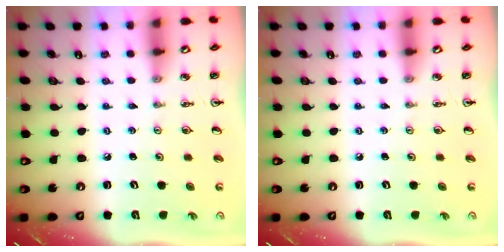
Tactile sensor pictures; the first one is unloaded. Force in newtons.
{"total": 0.0}